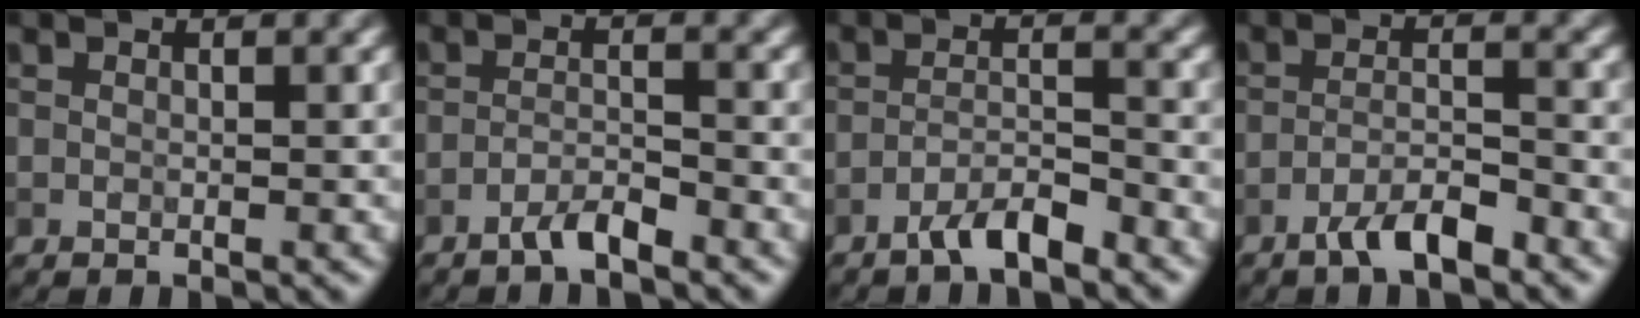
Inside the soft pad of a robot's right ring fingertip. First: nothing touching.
{"total": 2.2, "force": [-1.8, 0.3, 1.3], "torque": [-0.022, 0.008, -0.038]}
{"total": 3.2, "force": [-2.5, 0.5, 1.9], "torque": [-0.033, 0.008, -0.051]}
{"total": 3.6, "force": [-2.7, 0.7, 2.4], "torque": [-0.044, 0.008, -0.054]}